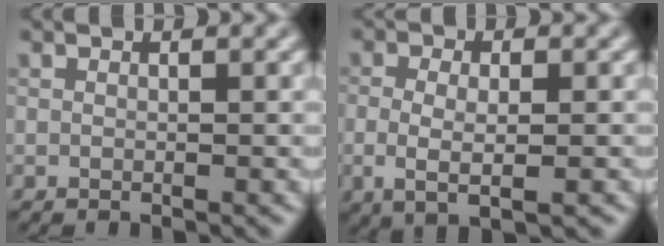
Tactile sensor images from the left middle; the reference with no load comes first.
{"total": 2.7, "force": [-0.9, 0.9, 2.4], "torque": [-0.050, -0.004, -0.012]}